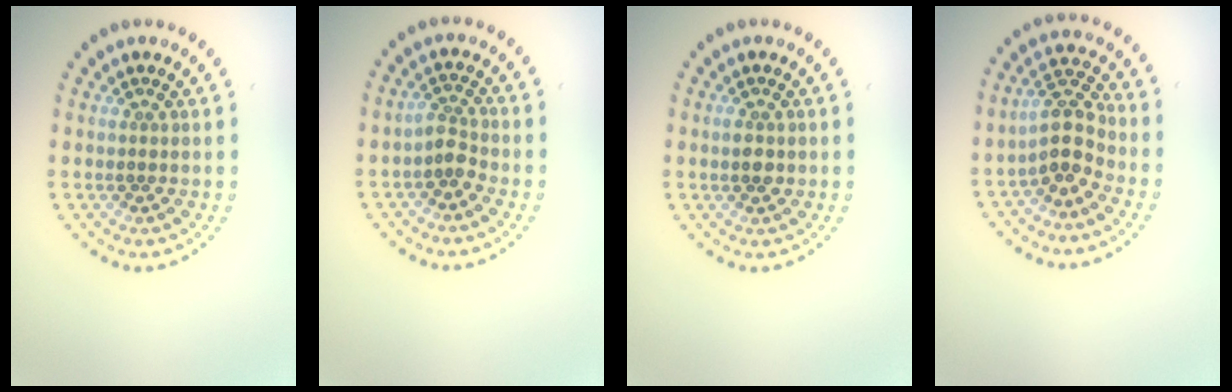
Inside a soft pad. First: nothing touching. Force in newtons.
{"total": 1.8, "press": 1.4, "slide": 1.2}
{"total": 1.3, "press": 1.3, "slide": 0.1}
{"total": 3.2, "press": 2.6, "slide": 1.8}